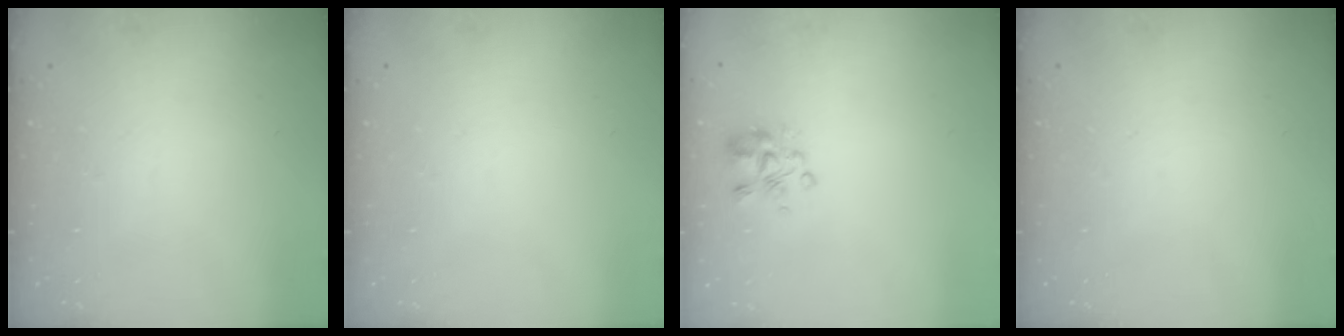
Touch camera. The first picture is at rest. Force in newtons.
{"total": 0.0}
{"total": 4.4, "press": 4.4, "slide": 0.8}
{"total": 0.0}